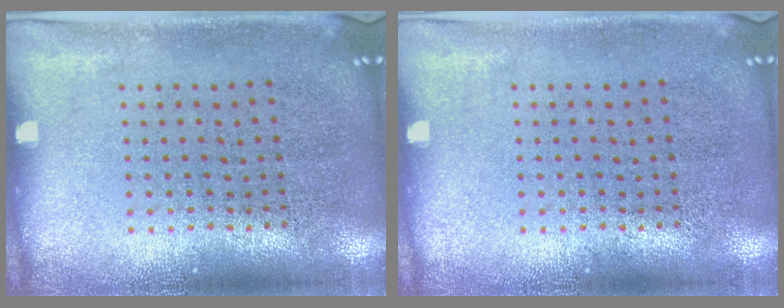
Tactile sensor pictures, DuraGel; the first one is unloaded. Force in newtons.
{"total": 0.0}